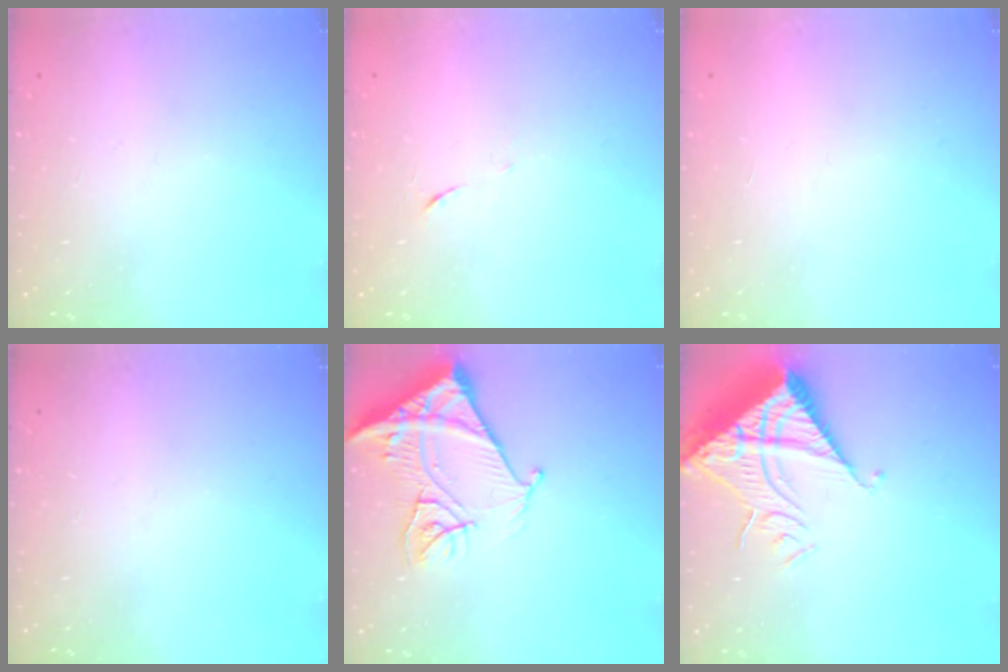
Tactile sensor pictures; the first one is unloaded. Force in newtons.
{"total": 6.2, "press": 6.1, "slide": 0.7}
{"total": 1.7, "press": 1.6, "slide": 0.1}
{"total": 0.0}
{"total": 15.3, "press": 15.2, "slide": 1.7}
{"total": 16.2, "press": 16.1, "slide": 2.1}